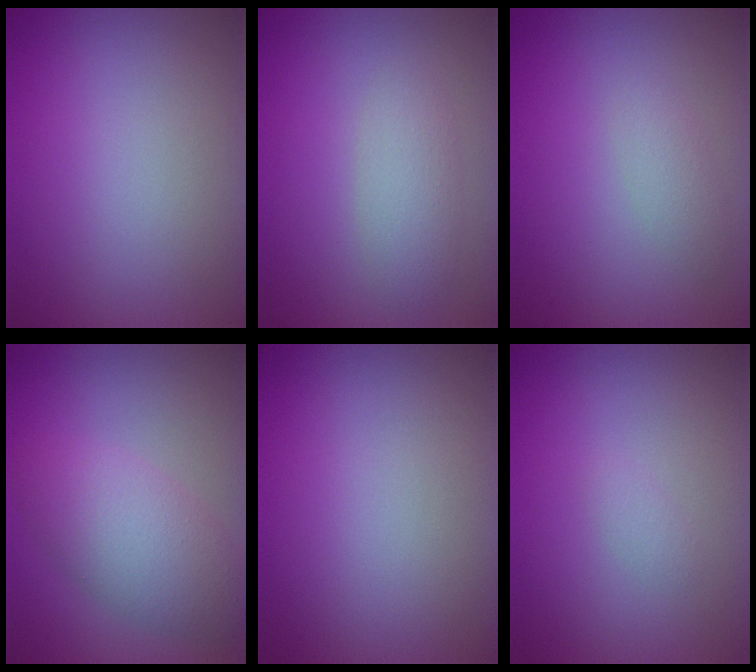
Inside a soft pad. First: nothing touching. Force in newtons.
{"total": 2.3, "press": 2.3, "slide": 0.1}
{"total": 1.3, "press": 1.3, "slide": 0.0}
{"total": 4.8, "press": 4.8, "slide": 0.0}
{"total": 0.0}
{"total": 0.6, "press": 0.6, "slide": 0.0}